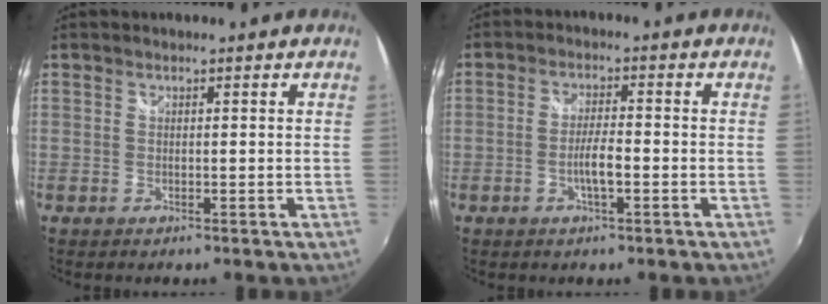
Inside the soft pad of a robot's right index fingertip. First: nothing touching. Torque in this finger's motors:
{"motor_torque": [0.84, -0.33, 0.36, 0.08]}